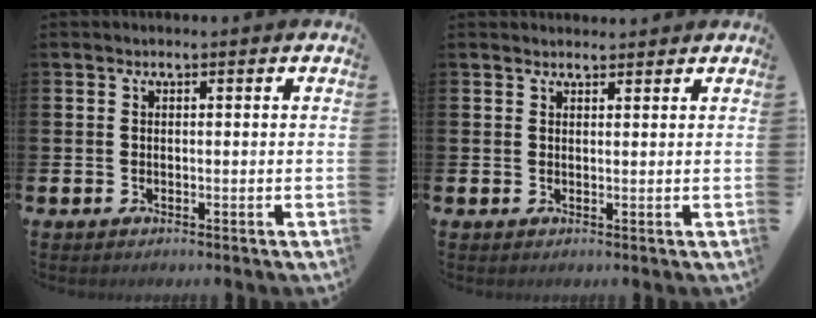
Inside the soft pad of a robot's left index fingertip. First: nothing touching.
{"total": 1.4, "force": [1.4, 0.3, 0.1], "torque": [0.007, -0.005, 0.024]}